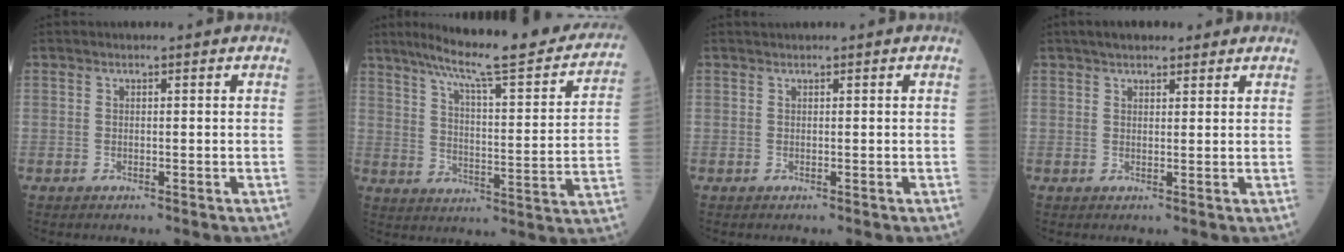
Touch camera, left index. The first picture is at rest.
{"total": 25.4, "force": [21.4, 2.6, 13.5], "torque": [-0.198, -0.022, 0.280]}
{"total": 0.5, "force": [0.5, -0.1, 0.0], "torque": [-0.005, 0.010, 0.013]}
{"total": 6.2, "force": [4.9, 2.2, 3.2], "torque": [-0.041, 0.032, 0.076]}